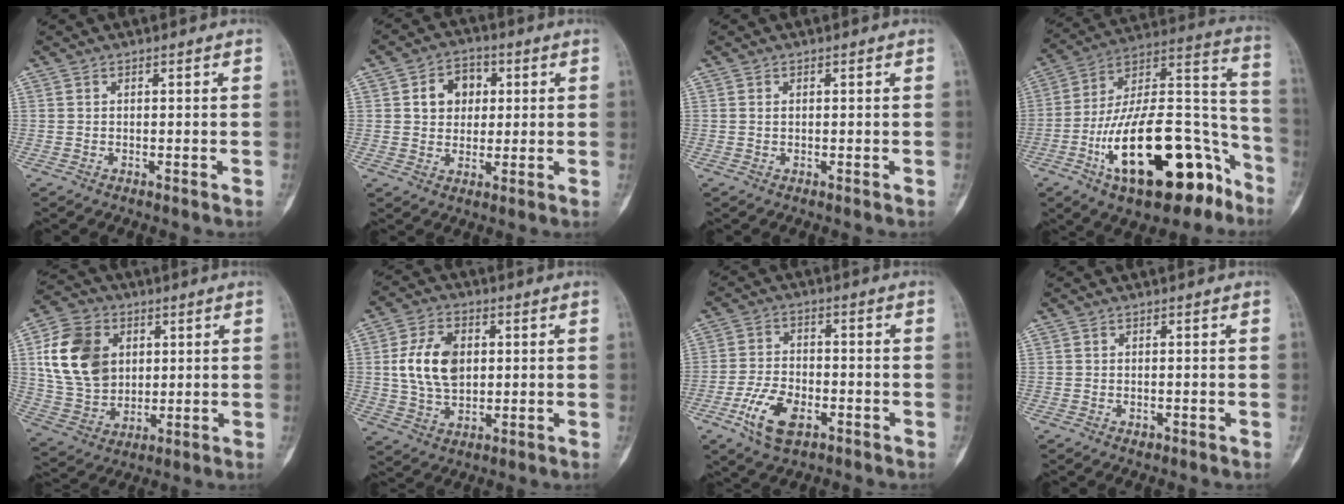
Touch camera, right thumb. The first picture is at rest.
{"total": 7.6, "force": [1.7, 6.1, 4.2], "torque": [-0.029, 0.004, 0.023]}
{"total": 0.7, "force": [0.2, 0.4, 0.5], "torque": [-0.010, 0.003, 0.005]}
{"total": 29.4, "force": [-14.0, 12.6, 22.6], "torque": [-0.329, 0.094, -0.219]}
{"total": 16.3, "force": [4.0, 12.4, 9.7], "torque": [-0.157, -0.003, 0.079]}
{"total": 11.4, "force": [1.7, 7.5, 8.4], "torque": [-0.141, -0.003, 0.036]}
{"total": 9.1, "force": [-4.1, 4.9, 6.4], "torque": [-0.123, 0.014, -0.075]}
{"total": 0.6, "force": [-0.2, 0.5, 0.3], "torque": [-0.003, 0.000, -0.001]}